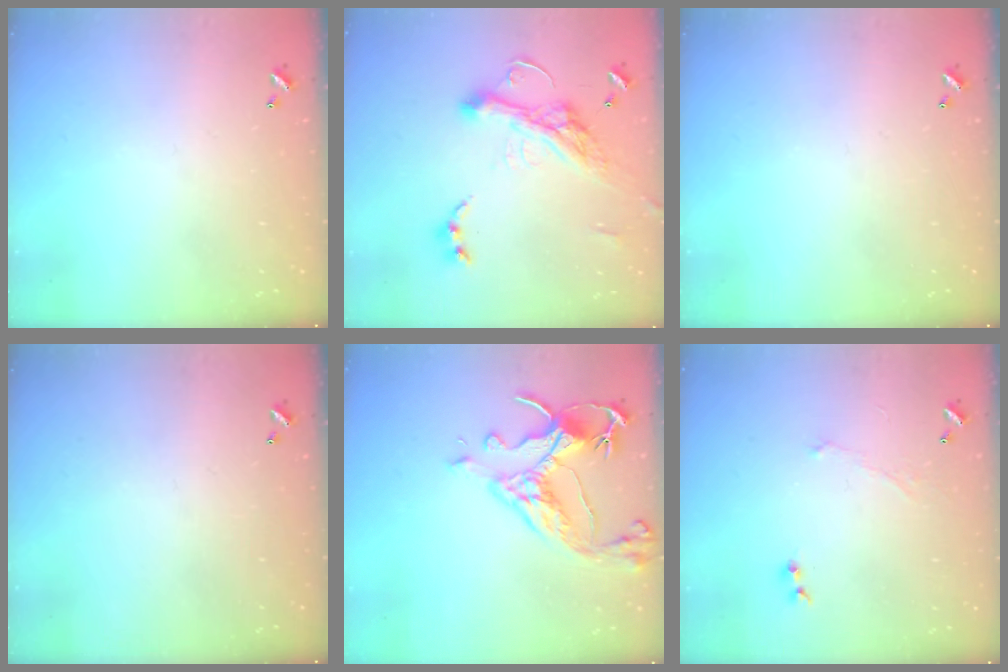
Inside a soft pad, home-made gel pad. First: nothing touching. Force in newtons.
{"total": 8.2, "press": 8.0, "slide": 1.8}
{"total": 0.0}
{"total": 0.0}
{"total": 7.5, "press": 7.3, "slide": 1.5}
{"total": 1.2, "press": 0.9, "slide": 0.8}